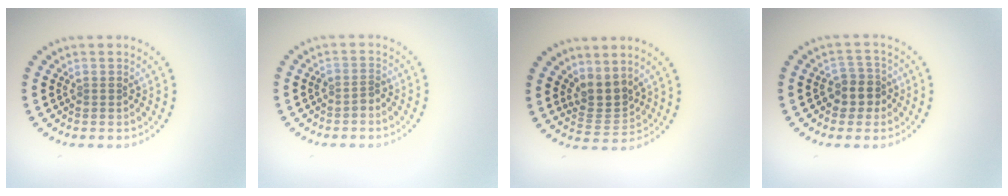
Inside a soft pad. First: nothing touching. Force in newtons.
{"total": 1.0, "press": 0.8, "slide": 0.6}
{"total": 2.8, "press": 2.1, "slide": 1.9}
{"total": 2.5, "press": 2.3, "slide": 1.0}